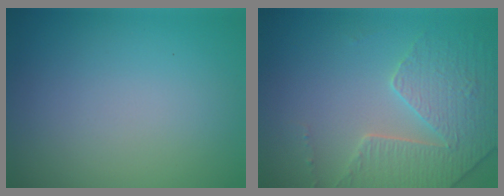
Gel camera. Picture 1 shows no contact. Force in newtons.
{"total": 3.9, "press": 3.8, "slide": 1.1}